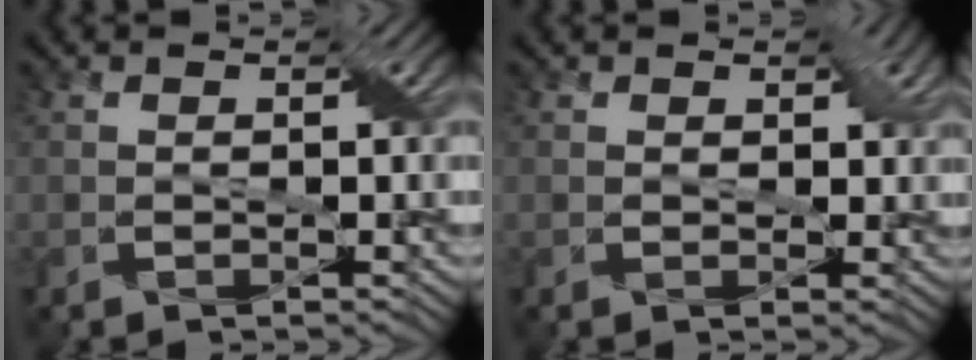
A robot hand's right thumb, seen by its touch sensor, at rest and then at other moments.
{"total": 2.6, "force": [0.8, 2.1, 1.4], "torque": [-0.011, 0.006, 0.002]}